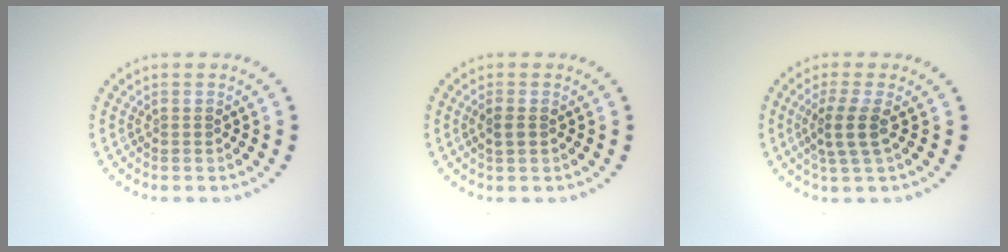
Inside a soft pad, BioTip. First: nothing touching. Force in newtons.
{"total": 1.2, "press": 1.2, "slide": 0.2}
{"total": 2.6, "press": 2.0, "slide": 1.6}